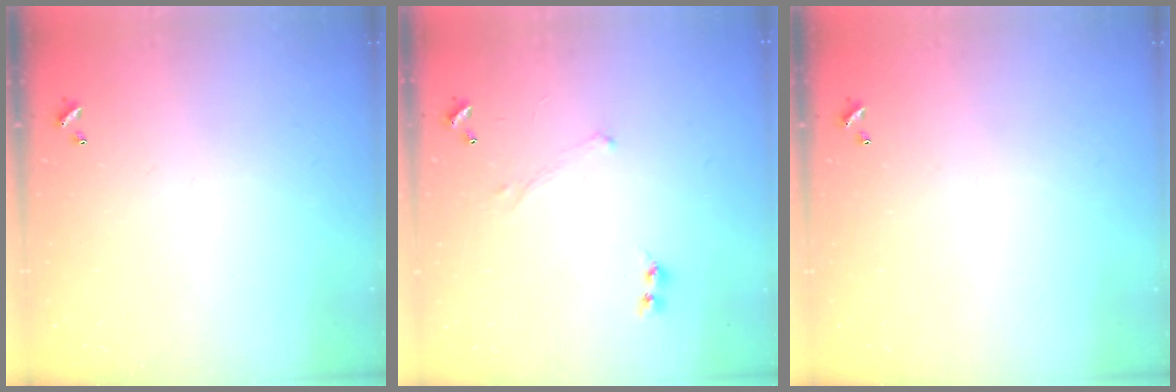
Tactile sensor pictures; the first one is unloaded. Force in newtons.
{"total": 0.7, "press": 0.7, "slide": 0.3}
{"total": 0.0}